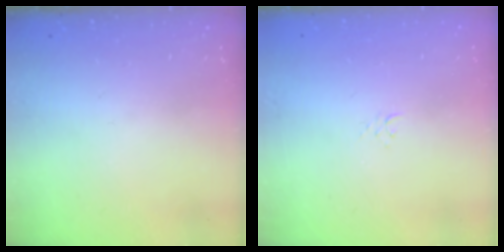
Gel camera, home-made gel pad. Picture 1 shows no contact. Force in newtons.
{"total": 3.1, "press": 3.1, "slide": 0.2}